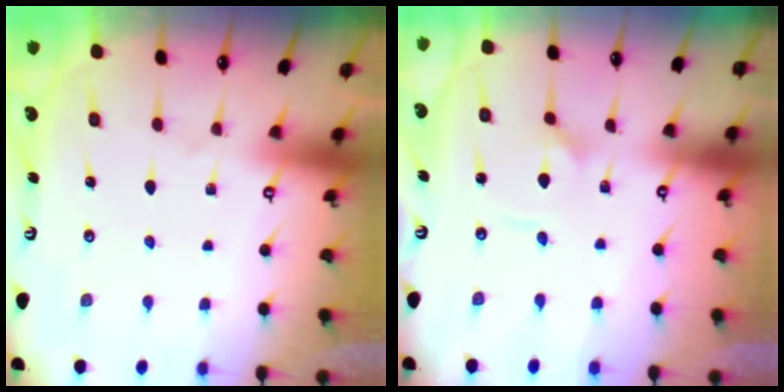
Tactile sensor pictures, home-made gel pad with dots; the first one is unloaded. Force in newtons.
{"total": 2.4, "press": 2.4, "slide": 0.3}